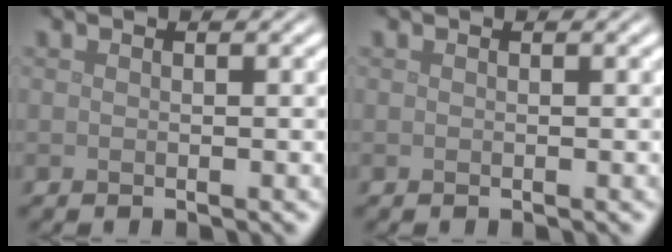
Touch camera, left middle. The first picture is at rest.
{"total": 0.0}